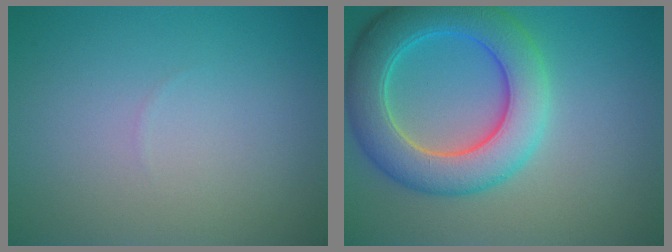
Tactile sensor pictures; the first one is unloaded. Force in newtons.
{"total": 7.9, "press": 7.9, "slide": 0.3}